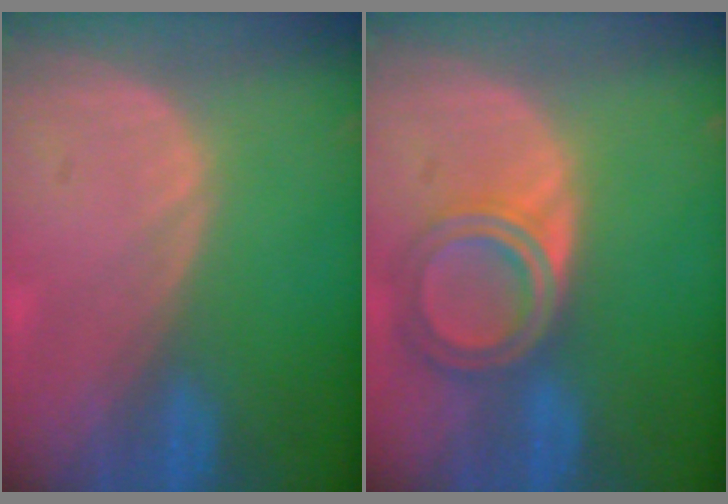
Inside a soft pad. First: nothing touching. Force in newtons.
{"total": 6.4, "press": 5.7, "slide": 3.0}